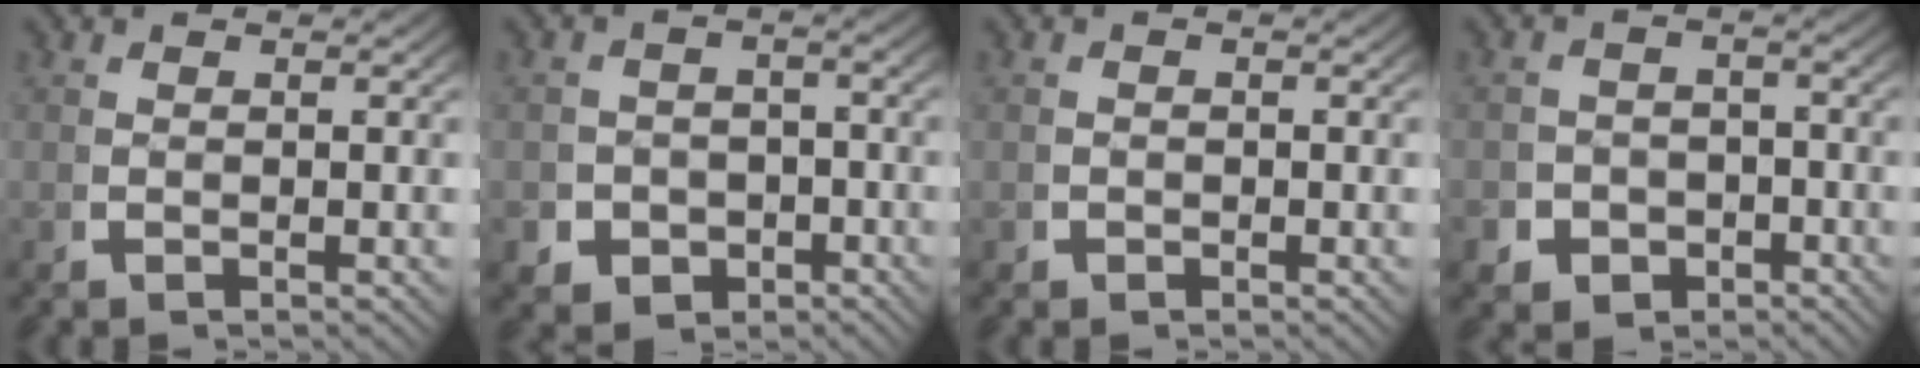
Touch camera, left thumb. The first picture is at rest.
{"total": 6.2, "force": [-2.9, 5.0, 2.3], "torque": [-0.038, -0.035, -0.036]}
{"total": 0.7, "force": [-0.4, 0.5, 0.1], "torque": [-0.001, -0.006, -0.007]}
{"total": 5.2, "force": [-2.8, 4.1, 1.6], "torque": [-0.024, -0.027, -0.040]}